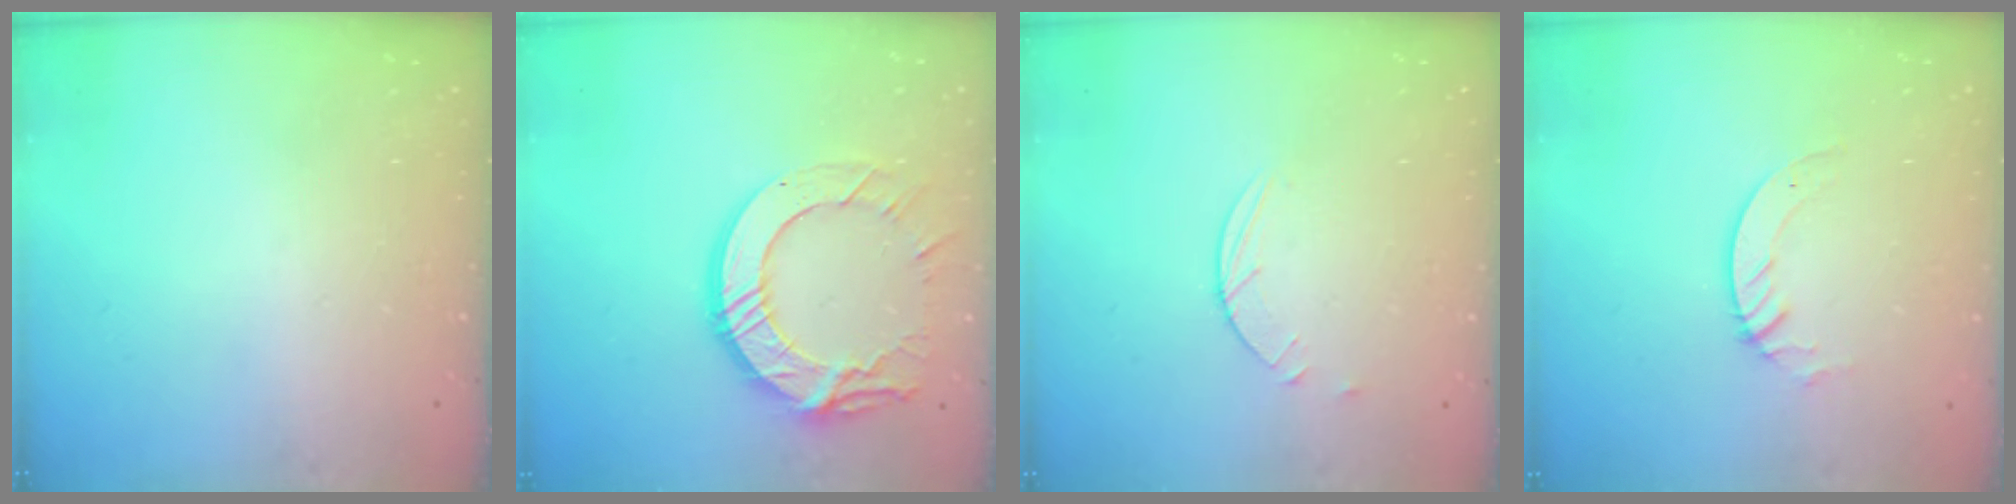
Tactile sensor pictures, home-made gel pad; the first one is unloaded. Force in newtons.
{"total": 15.0, "press": 14.9, "slide": 1.5}
{"total": 2.9, "press": 2.8, "slide": 0.3}
{"total": 3.1, "press": 3.1, "slide": 0.2}